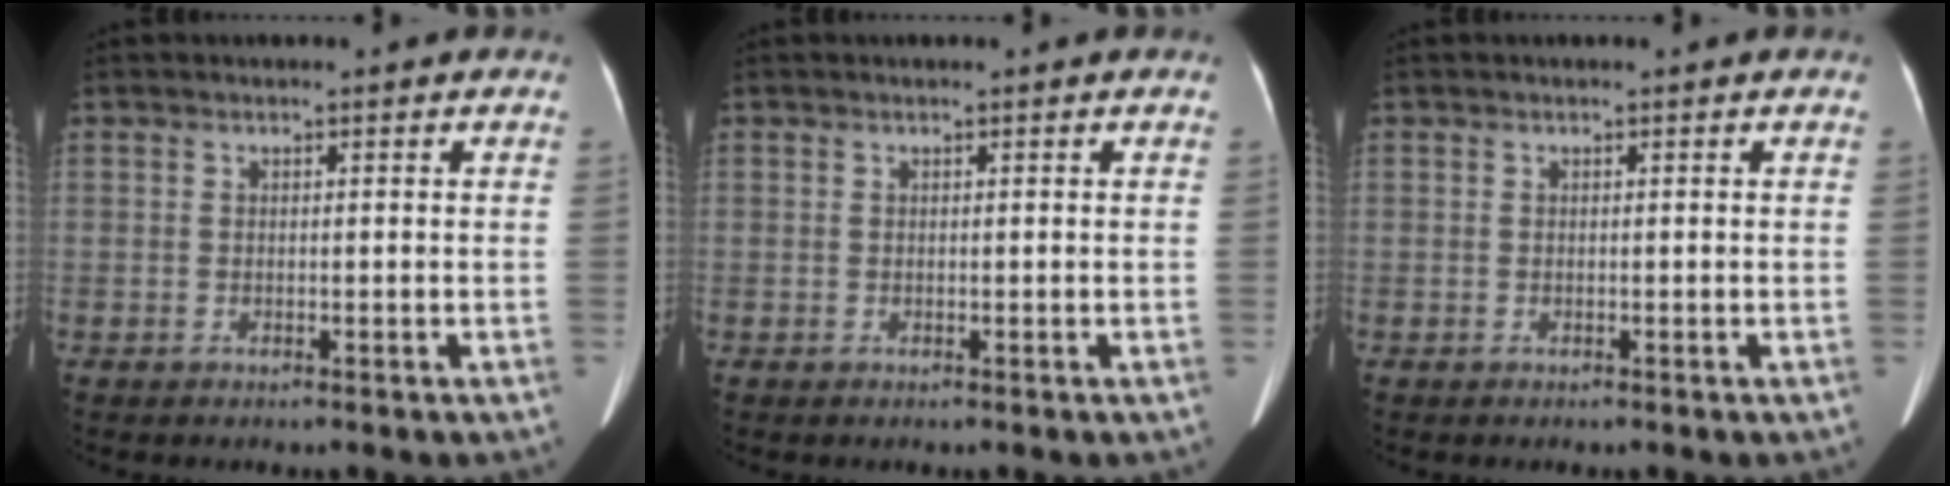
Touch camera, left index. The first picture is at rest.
{"total": 0.0}
{"total": 0.0}